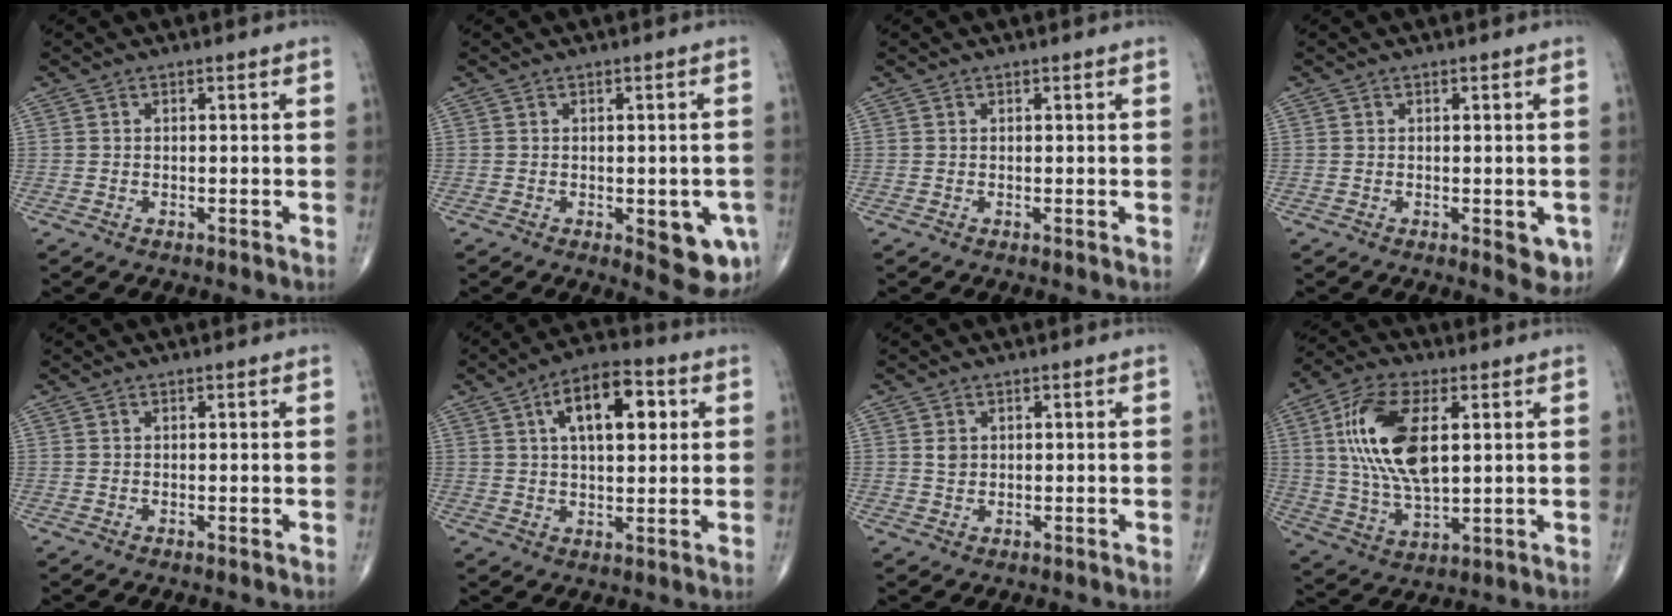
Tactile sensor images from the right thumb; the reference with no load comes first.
{"total": 8.4, "force": [-2.5, 3.3, 7.2], "torque": [-0.064, -0.004, -0.023]}
{"total": 0.0}
{"total": 4.2, "force": [-1.3, 1.8, 3.5], "torque": [-0.026, -0.005, -0.013]}
{"total": 0.0}
{"total": 12.6, "force": [3.8, 6.1, 10.3], "torque": [-0.142, 0.007, 0.055]}
{"total": 1.8, "force": [0.4, 1.4, 0.9], "torque": [-0.012, -0.002, 0.010]}
{"total": 17.1, "force": [3.7, 8.3, 14.4], "torque": [-0.278, -0.006, 0.071]}